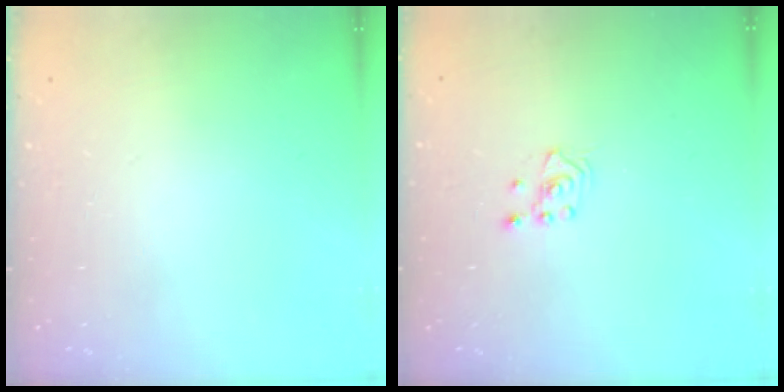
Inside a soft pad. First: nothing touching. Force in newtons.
{"total": 2.1, "press": 2.1, "slide": 0.1}